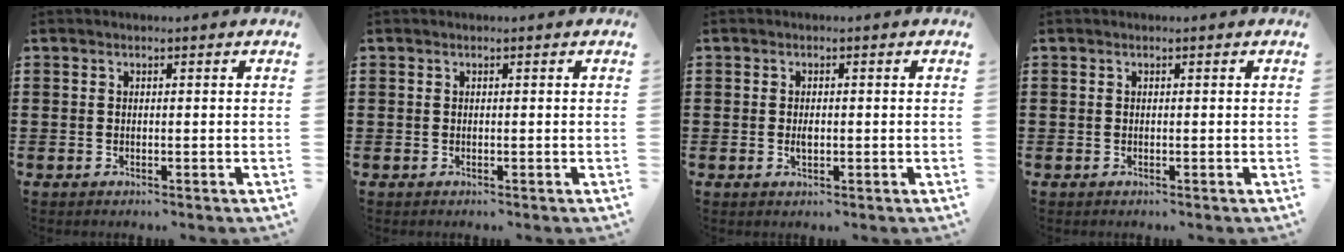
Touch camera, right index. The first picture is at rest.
{"total": 0.0}
{"total": 1.5, "force": [-0.1, 0.8, 1.3], "torque": [-0.027, 0.002, -0.002]}
{"total": 0.0}